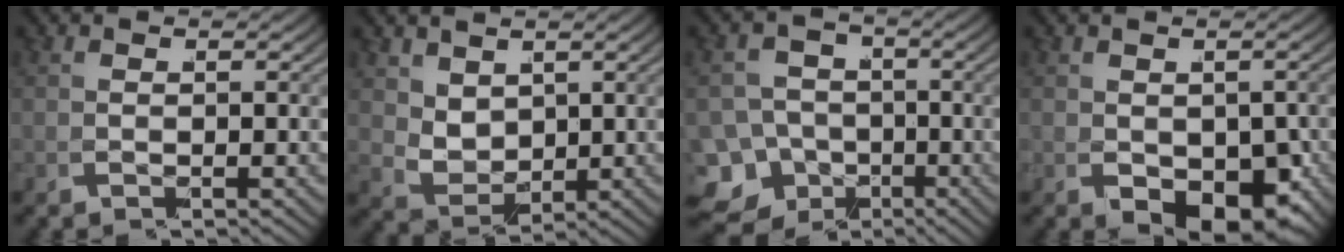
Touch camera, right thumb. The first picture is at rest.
{"total": 2.5, "force": [1.5, 1.7, 1.0], "torque": [-0.049, -0.011, 0.026]}
{"total": 9.6, "force": [-3.7, 8.2, 3.2], "torque": [-0.054, -0.052, -0.055]}
{"total": 5.6, "force": [-2.1, 3.2, 4.1], "torque": [-0.076, -0.028, -0.015]}